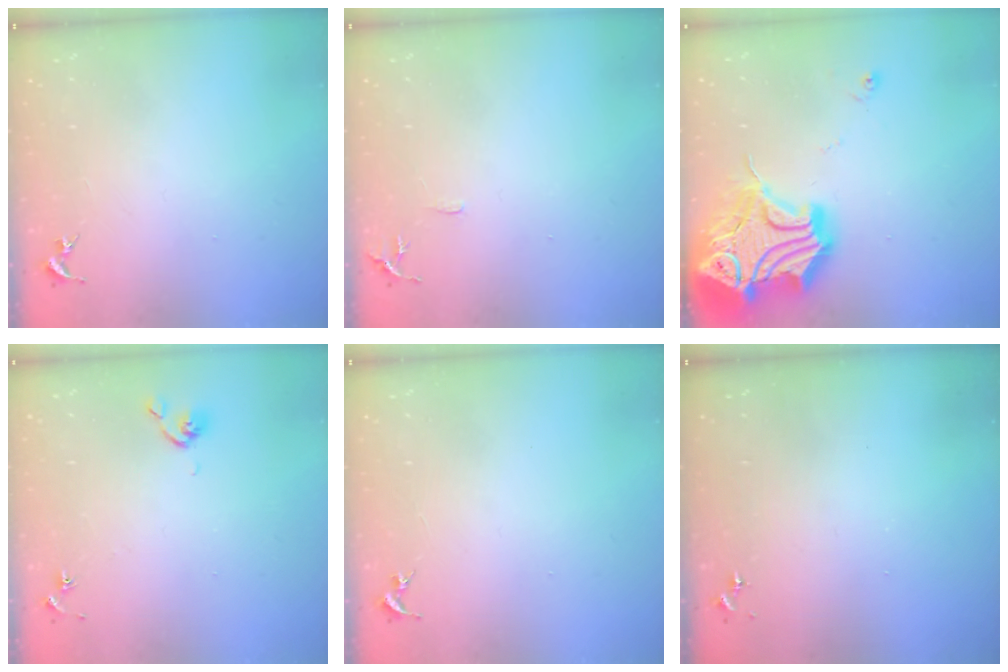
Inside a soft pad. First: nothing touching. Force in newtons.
{"total": 6.4, "press": 6.4, "slide": 0.6}
{"total": 26.3, "press": 26.1, "slide": 3.2}
{"total": 5.0, "press": 4.9, "slide": 0.7}
{"total": 0.0}
{"total": 0.0}